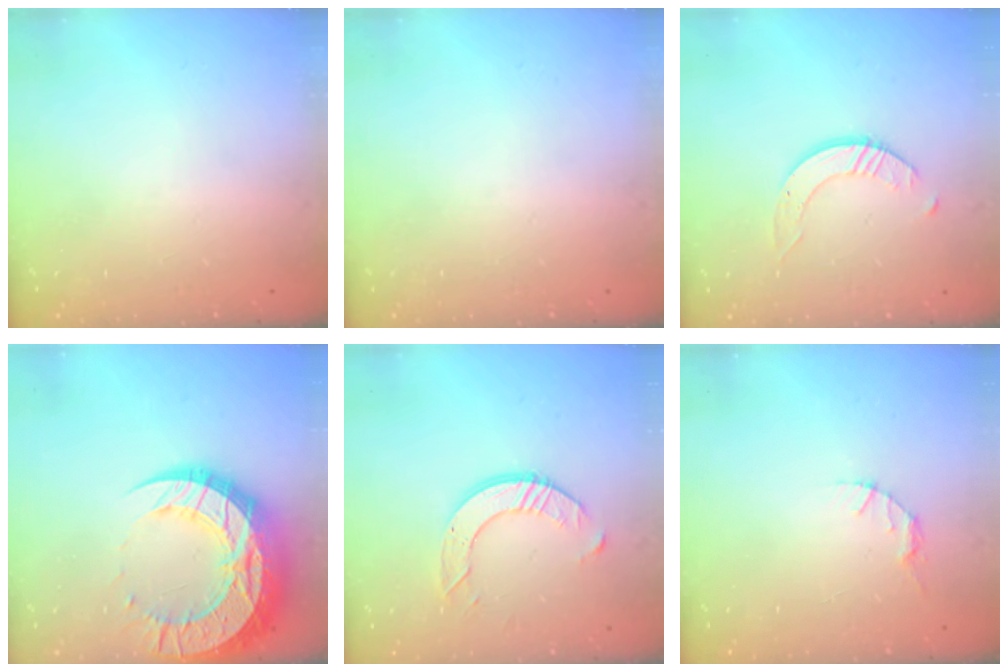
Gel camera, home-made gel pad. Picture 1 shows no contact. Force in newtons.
{"total": 0.0}
{"total": 2.9, "press": 2.9, "slide": 0.2}
{"total": 24.6, "press": 24.5, "slide": 2.1}
{"total": 8.3, "press": 8.2, "slide": 0.7}
{"total": 2.7, "press": 2.7, "slide": 0.4}